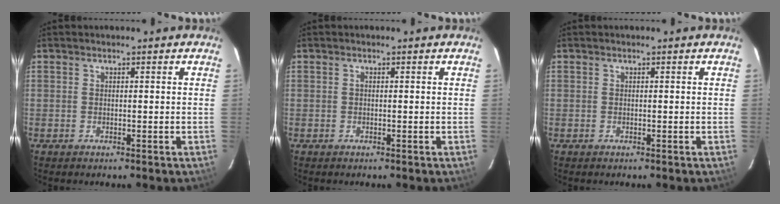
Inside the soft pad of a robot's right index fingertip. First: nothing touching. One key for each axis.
{"total": 0.0}
{"total": 0.0}